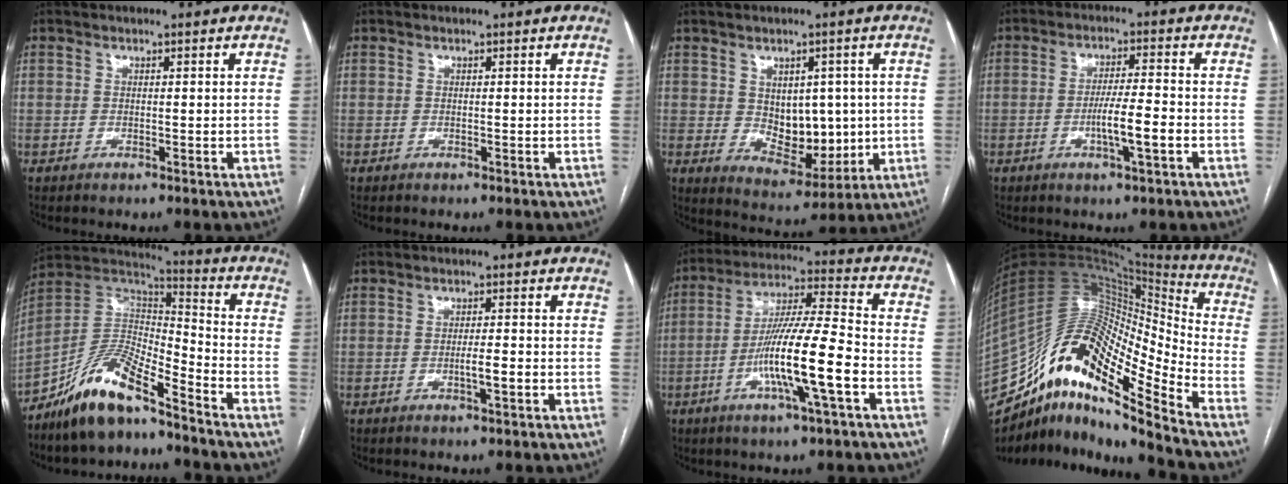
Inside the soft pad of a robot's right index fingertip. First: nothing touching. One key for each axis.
{"total": 0.0}
{"total": 9.0, "fx": 0.6, "fy": 5.5, "fz": 7.1, "tx": -0.098, "ty": -0.001, "tz": 0.030}
{"total": 5.8, "fx": -1.9, "fy": 0.2, "fz": 5.5, "tx": -0.096, "ty": -0.002, "tz": -0.032}
{"total": 12.7, "fx": -9.4, "fy": 2.7, "fz": 8.0, "tx": -0.161, "ty": 0.015, "tz": -0.178}
{"total": 2.5, "fx": -0.8, "fy": 0.1, "fz": 2.3, "tx": -0.038, "ty": -0.001, "tz": -0.013}
{"total": 14.1, "fx": -4.4, "fy": 0.2, "fz": 13.4, "tx": -0.244, "ty": -0.001, "tz": -0.083}
{"total": 22.3, "fx": -15.1, "fy": 3.9, "fz": 15.9, "tx": -0.299, "ty": 0.030, "tz": -0.270}